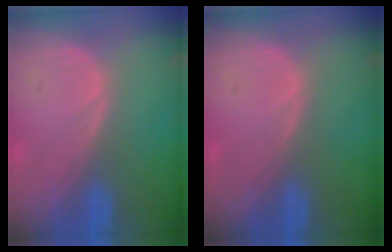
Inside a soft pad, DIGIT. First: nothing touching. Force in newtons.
{"total": 0.0}